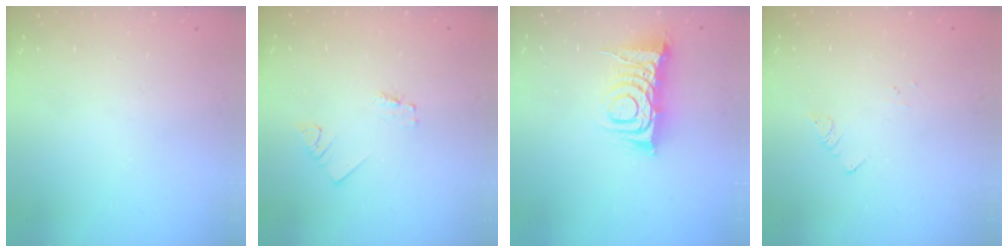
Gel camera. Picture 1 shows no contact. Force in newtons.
{"total": 1.2, "press": 1.2, "slide": 0.1}
{"total": 9.8, "press": 9.8, "slide": 1.1}
{"total": 1.8, "press": 1.8, "slide": 0.2}